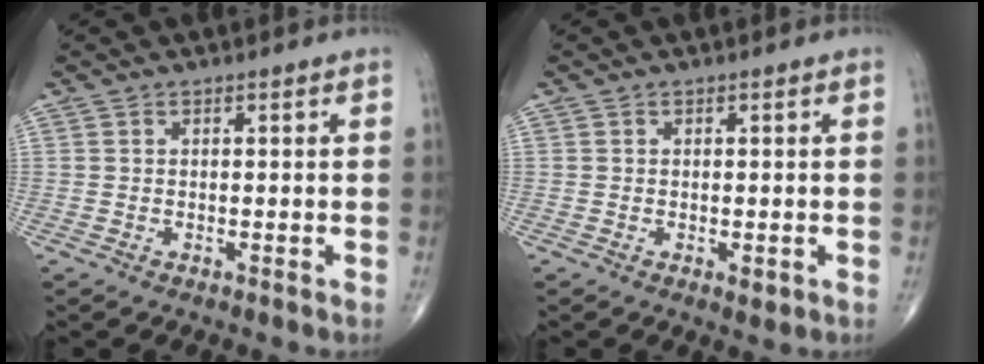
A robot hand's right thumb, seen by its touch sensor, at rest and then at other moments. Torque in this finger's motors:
{"motor_torque": [0.09, 0.22, -0.16, -0.13, 0.04]}